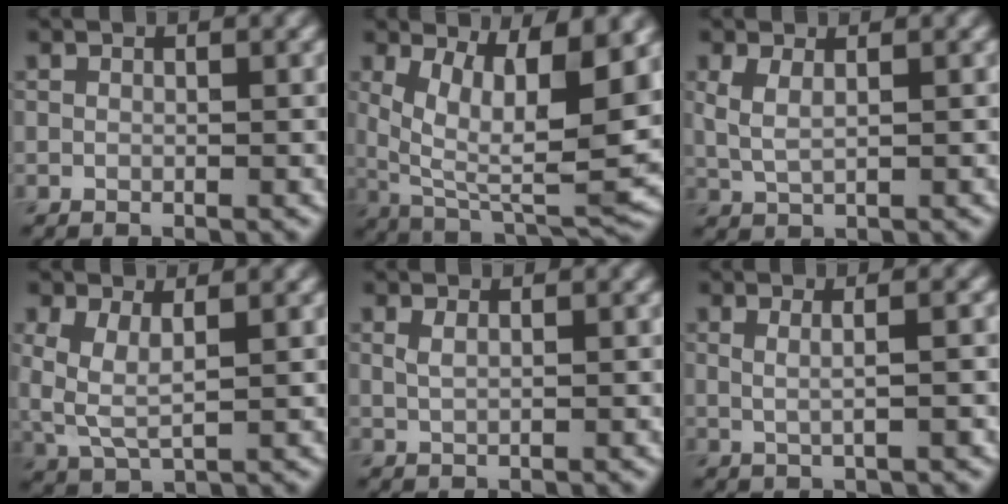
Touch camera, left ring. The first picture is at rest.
{"total": 10.6, "force": [2.9, 3.7, 9.5], "torque": [-0.153, -0.022, 0.056]}
{"total": 2.1, "force": [0.7, 0.8, 1.8], "torque": [-0.045, -0.001, 0.017]}
{"total": 4.0, "force": [0.9, 2.0, 3.3], "torque": [-0.082, -0.005, 0.021]}
{"total": 1.0, "force": [0.5, 0.4, 0.8], "torque": [-0.013, 0.001, 0.009]}
{"total": 3.3, "force": [0.8, 1.3, 2.9], "torque": [-0.030, 0.001, -0.011]}